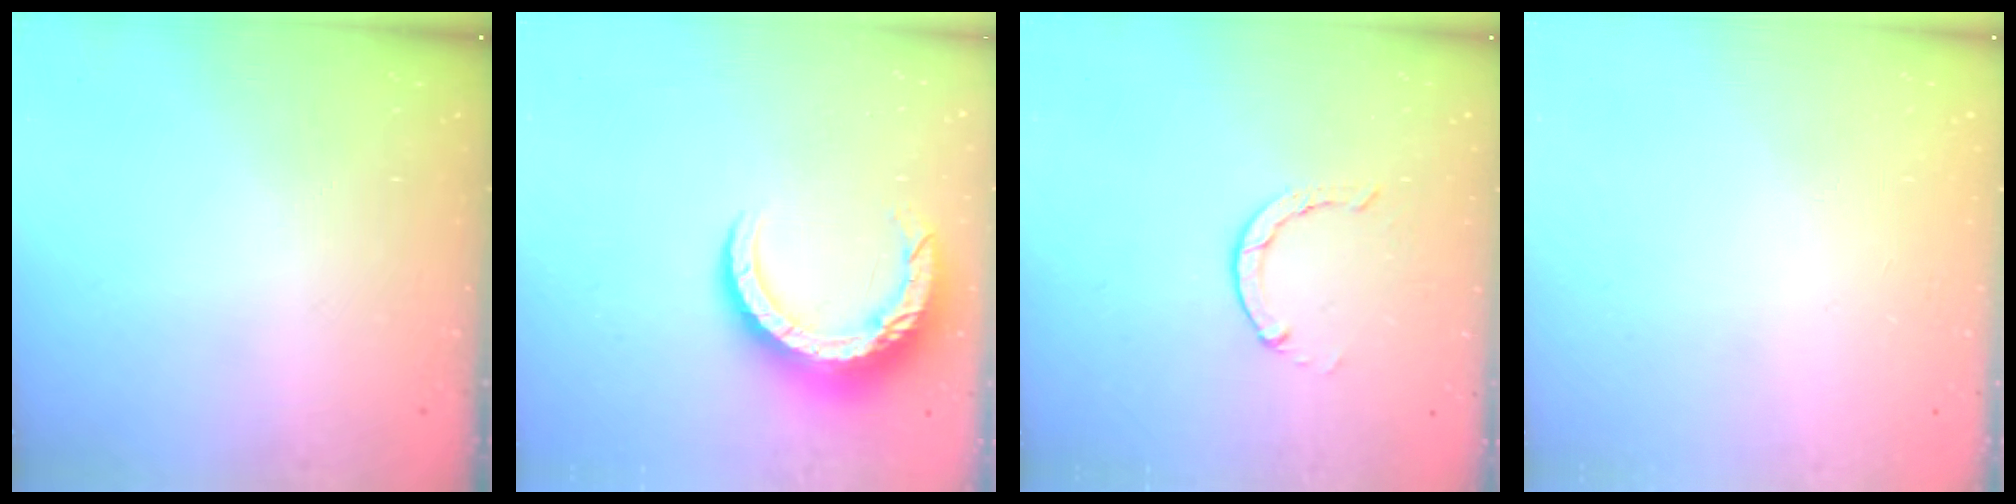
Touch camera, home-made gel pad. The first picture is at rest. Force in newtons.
{"total": 12.0, "press": 11.9, "slide": 1.2}
{"total": 1.3, "press": 1.2, "slide": 0.3}
{"total": 2.6, "press": 2.6, "slide": 0.2}